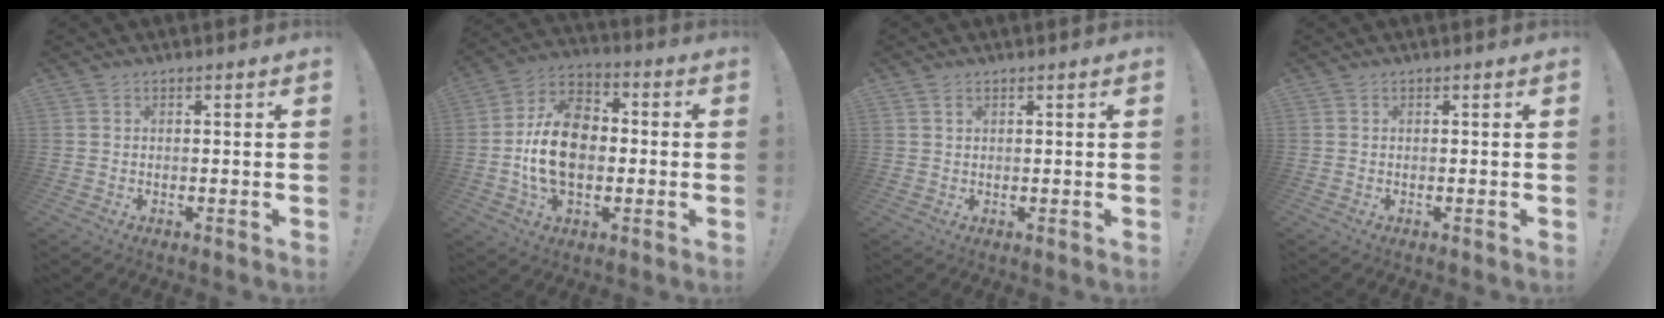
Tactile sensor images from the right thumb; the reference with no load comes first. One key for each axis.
{"total": 17.6, "fx": -1.1, "fy": 12.5, "fz": 12.4, "tx": -0.223, "ty": 0.020, "tz": -0.018}
{"total": 1.2, "fx": 0.7, "fy": 0.7, "fz": 0.7, "tx": -0.011, "ty": -0.001, "tz": 0.013}
{"total": 0.0}